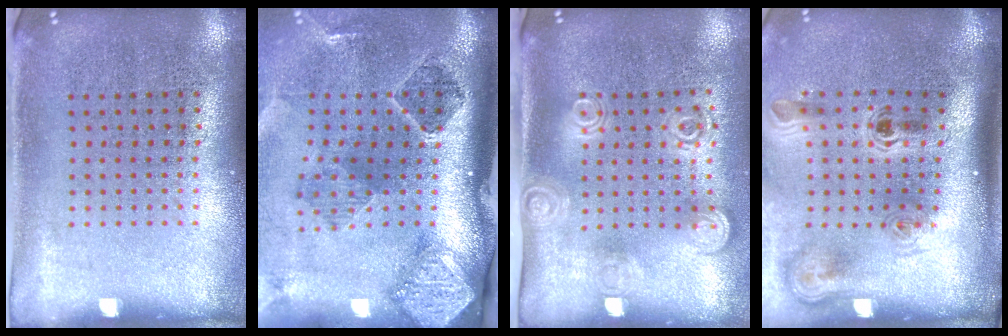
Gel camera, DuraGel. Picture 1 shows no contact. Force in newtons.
{"total": 2.8, "press": 1.9, "slide": 2.2}
{"total": 1.9, "press": 1.4, "slide": 1.3}
{"total": 2.3, "press": 1.4, "slide": 1.8}